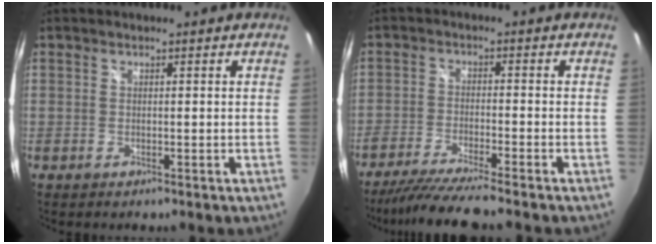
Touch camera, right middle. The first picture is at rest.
{"total": 9.6, "force": [-8.4, -1.0, 4.5], "torque": [-0.106, -0.028, -0.148]}